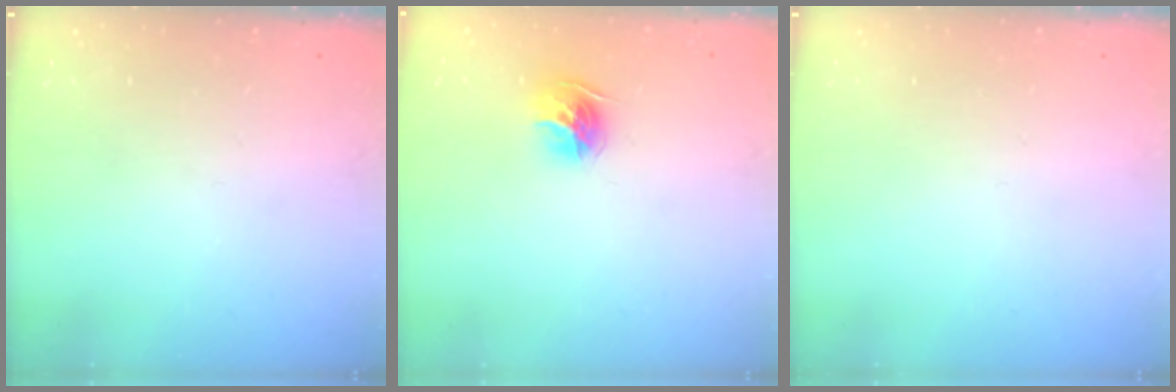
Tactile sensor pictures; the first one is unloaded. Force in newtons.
{"total": 10.3, "press": 10.3, "slide": 0.6}
{"total": 0.0}